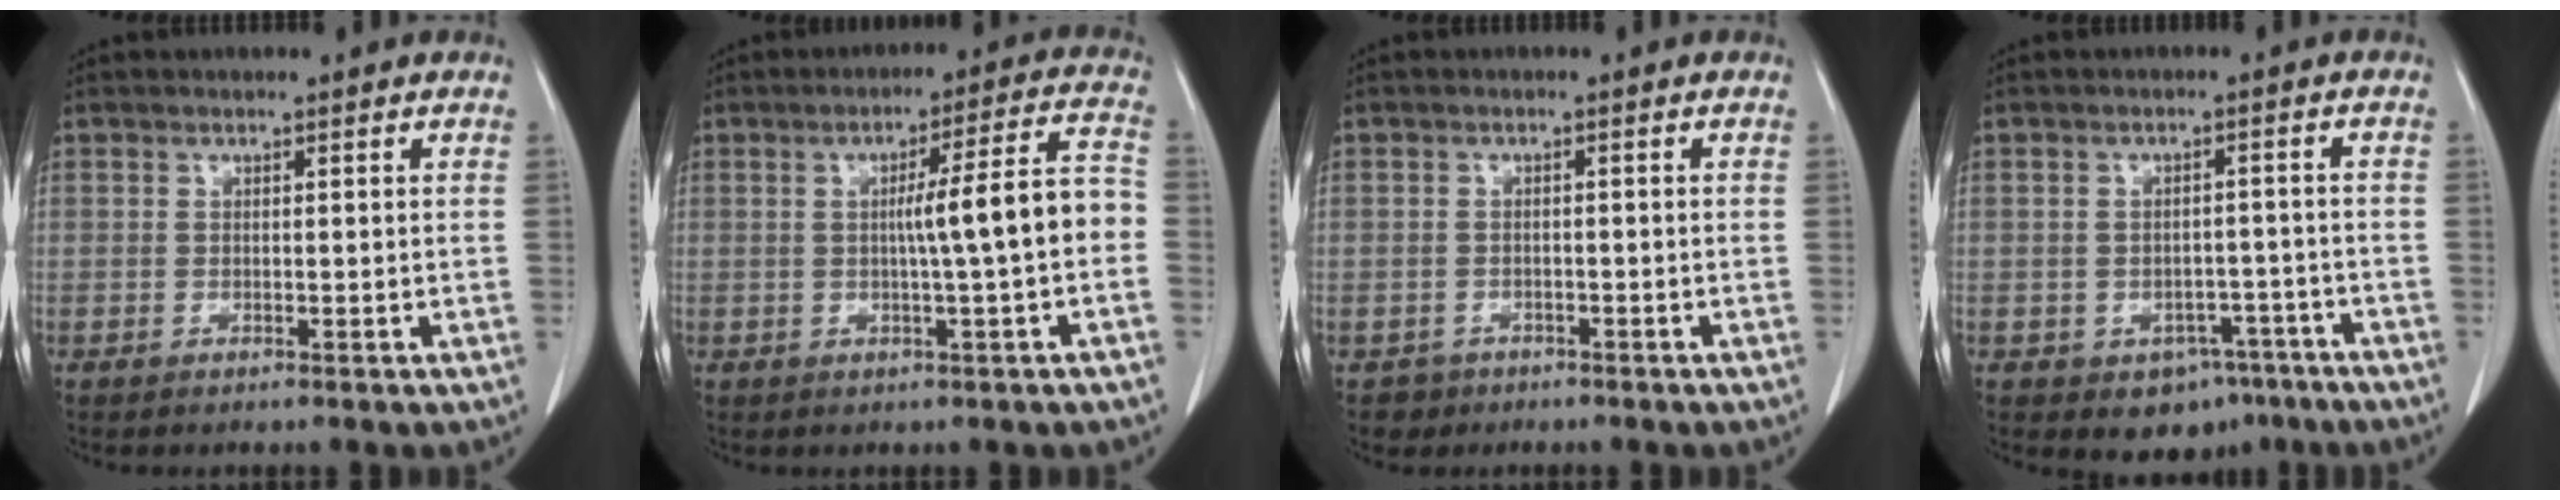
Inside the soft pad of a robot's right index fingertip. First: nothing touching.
{"total": 8.8, "force": [-0.9, -0.3, 8.8], "torque": [-0.124, 0.021, -0.013]}
{"total": 2.1, "force": [-1.3, 1.6, -0.3], "torque": [0.002, 0.009, -0.021]}
{"total": 6.1, "force": [-3.8, 4.1, 2.4], "torque": [-0.018, 0.011, -0.043]}